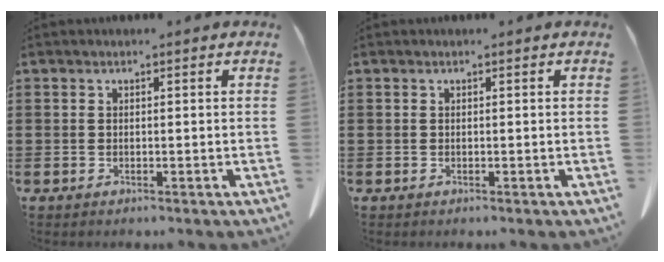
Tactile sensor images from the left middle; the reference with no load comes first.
{"total": 0.0}